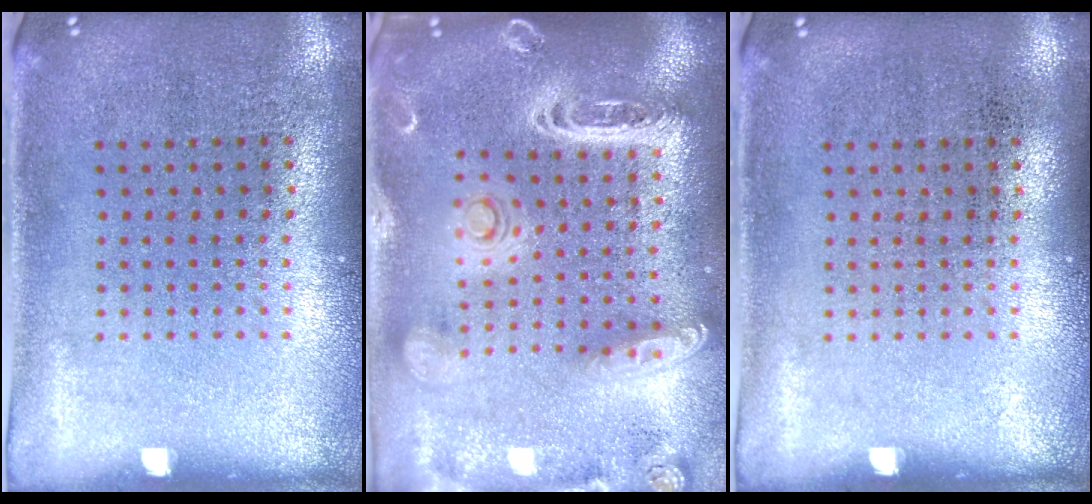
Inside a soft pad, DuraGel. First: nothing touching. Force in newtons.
{"total": 3.0, "press": 2.5, "slide": 1.6}
{"total": 0.0}